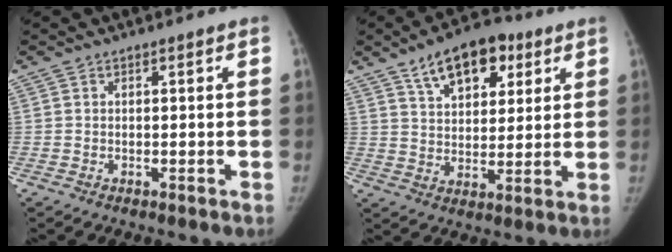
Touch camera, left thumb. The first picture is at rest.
{"total": 13.1, "force": [7.2, 7.2, 8.3], "torque": [-0.092, -0.021, 0.114]}